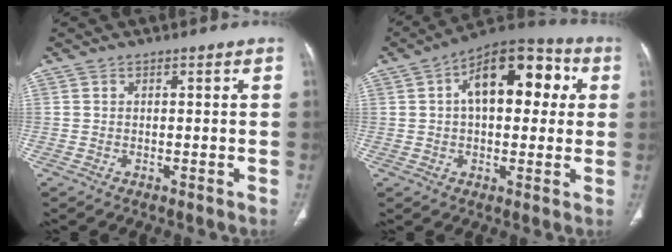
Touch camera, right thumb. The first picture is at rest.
{"total": 16.7, "force": [3.8, 9.1, 13.5], "torque": [-0.162, 0.030, 0.048]}